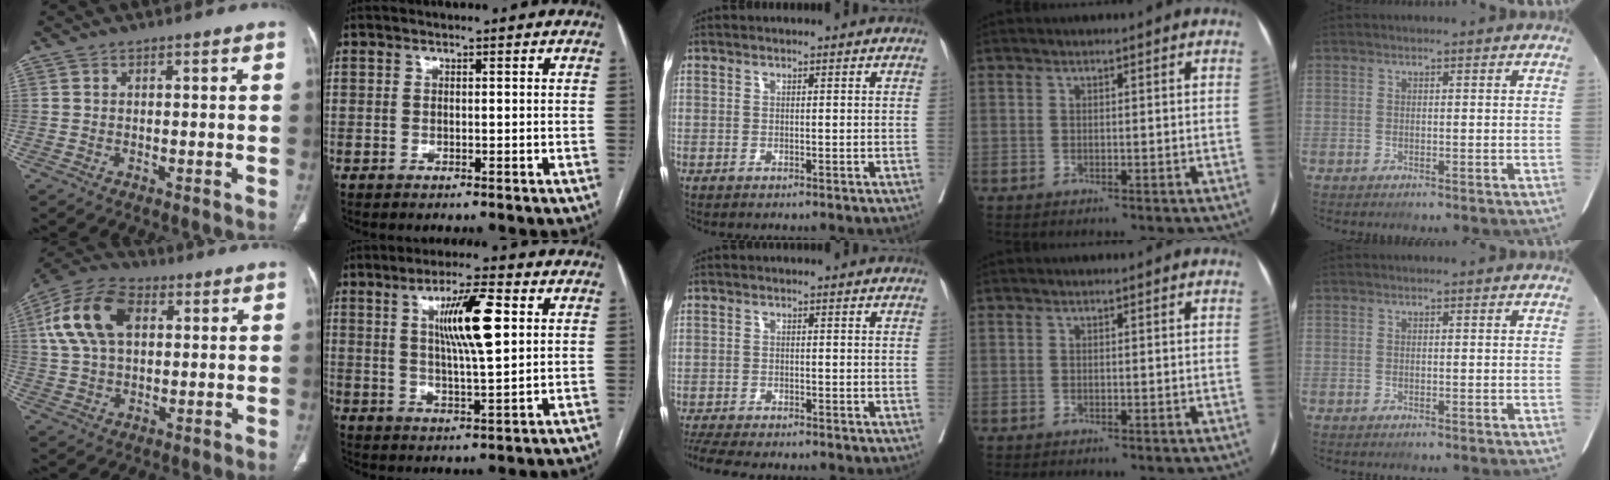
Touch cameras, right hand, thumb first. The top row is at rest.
{"thumb": {"total": 14.5, "force": [3.9, 9.0, 10.7], "torque": [-0.207, 0.019, 0.068]}, "index": {"total": 10.4, "force": [3.0, 1.1, 9.9], "torque": [-0.172, 0.004, 0.052]}, "middle": {"total": 8.2, "force": [-7.2, 1.3, 3.5], "torque": [-0.059, -0.009, -0.115]}}